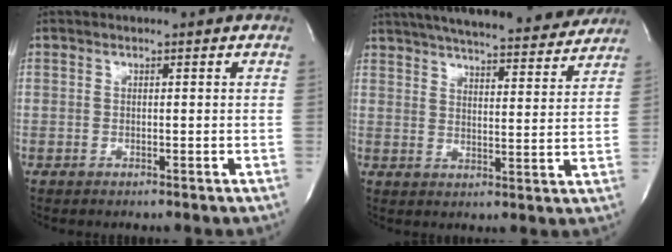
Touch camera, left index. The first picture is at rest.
{"total": 24.0, "force": [21.5, 4.0, 10.1], "torque": [-0.172, -0.003, 0.282]}